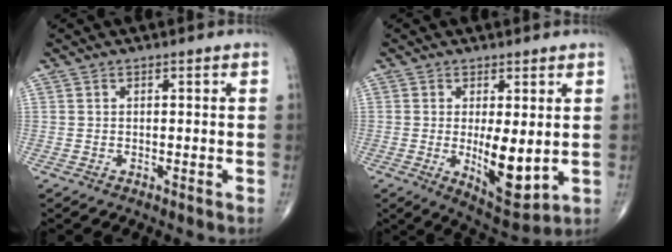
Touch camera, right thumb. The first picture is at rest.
{"total": 9.5, "force": [-0.6, 3.6, 8.8], "torque": [-0.125, -0.027, 0.004]}